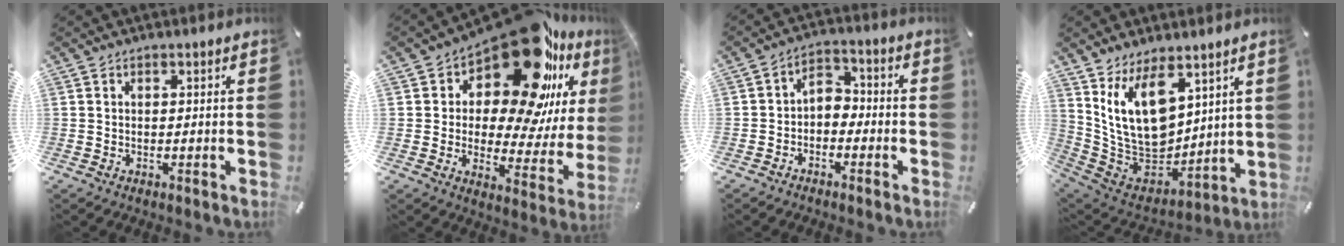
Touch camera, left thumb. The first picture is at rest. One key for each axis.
{"total": 25.3, "fx": 15.1, "fy": 10.2, "fz": 17.6, "tx": -0.251, "ty": -0.115, "tz": 0.250}
{"total": 4.3, "fx": -2.2, "fy": 3.2, "fz": 1.9, "tx": -0.033, "ty": 0.012, "tz": -0.044}
{"total": 14.8, "fx": 7.5, "fy": 9.3, "fz": 8.7, "tx": -0.200, "ty": -0.058, "tz": 0.147}